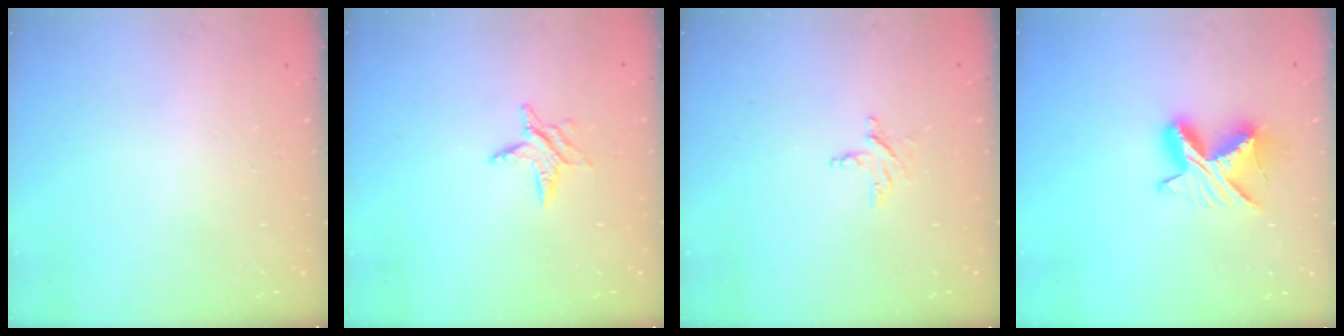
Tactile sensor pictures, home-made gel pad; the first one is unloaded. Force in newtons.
{"total": 5.8, "press": 5.8, "slide": 0.5}
{"total": 3.8, "press": 3.8, "slide": 0.3}
{"total": 9.5, "press": 9.5, "slide": 0.5}